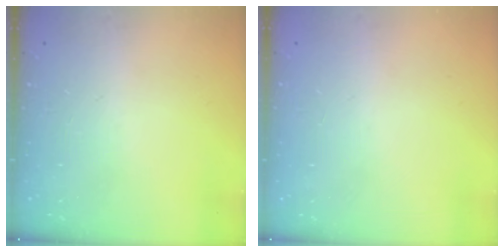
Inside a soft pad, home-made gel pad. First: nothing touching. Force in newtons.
{"total": 0.9, "press": 0.9, "slide": 0.0}